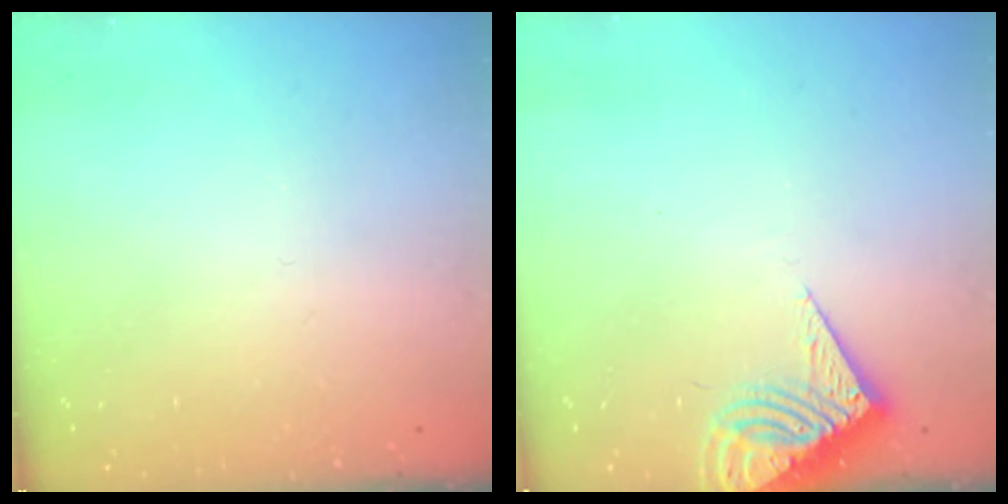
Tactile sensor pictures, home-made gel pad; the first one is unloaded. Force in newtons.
{"total": 7.9, "press": 7.9, "slide": 0.7}